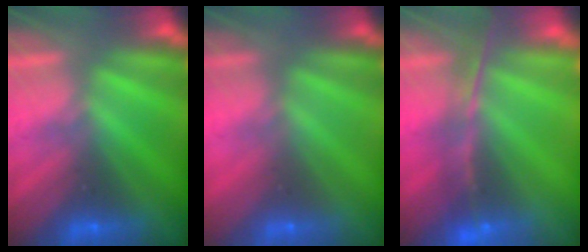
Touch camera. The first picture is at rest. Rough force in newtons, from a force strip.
{"total": 2.9}
{"total": 10.9}